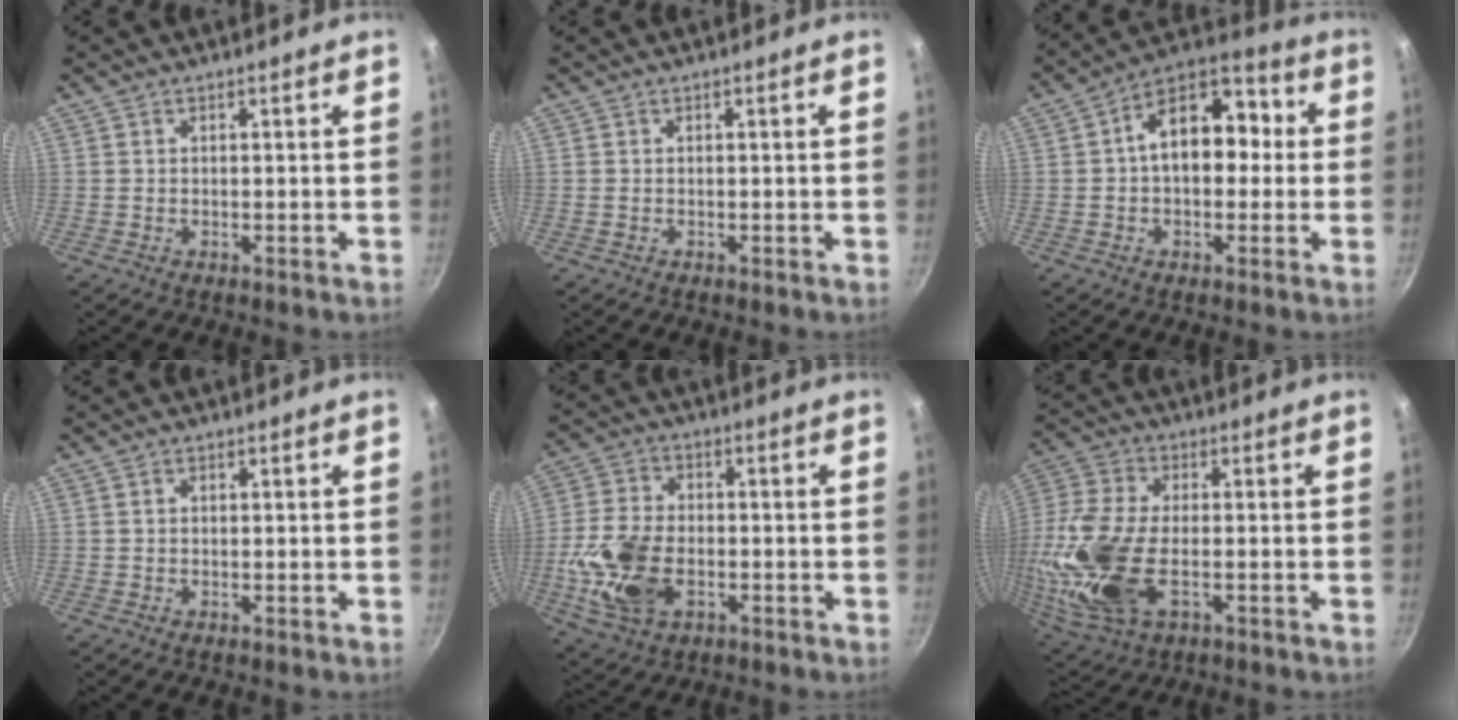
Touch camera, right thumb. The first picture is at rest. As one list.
[{"total": 0.0}, {"total": 13.9, "force": [1.1, 8.6, 10.9], "torque": [-0.135, 0.041, 0.002]}, {"total": 0.5, "force": [0.0, 0.4, 0.3], "torque": [-0.004, 0.001, 0.000]}, {"total": 13.8, "force": [-3.3, 8.5, 10.3], "torque": [-0.209, 0.006, -0.060]}, {"total": 20.3, "force": [-4.0, 10.4, 17.0], "torque": [-0.411, -0.009, -0.065]}]